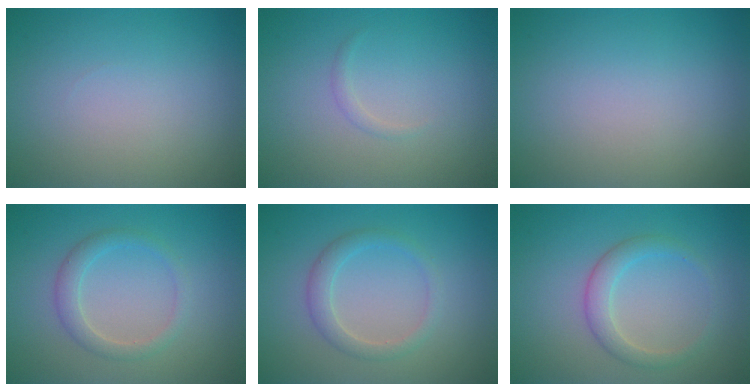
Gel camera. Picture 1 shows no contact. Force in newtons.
{"total": 0.6, "press": 0.6, "slide": 0.0}
{"total": 0.0}
{"total": 2.2, "press": 2.2, "slide": 0.2}
{"total": 2.2, "press": 2.2, "slide": 0.2}
{"total": 2.3, "press": 2.3, "slide": 0.1}